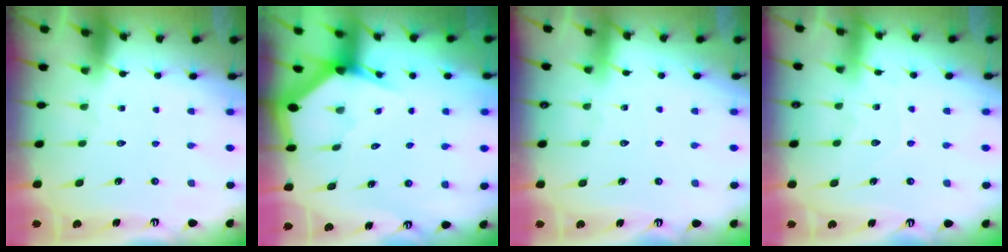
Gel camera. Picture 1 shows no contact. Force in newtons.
{"total": 2.7, "press": 2.7, "slide": 0.1}
{"total": 2.9, "press": 2.9, "slide": 0.3}
{"total": 5.0, "press": 5.0, "slide": 0.5}